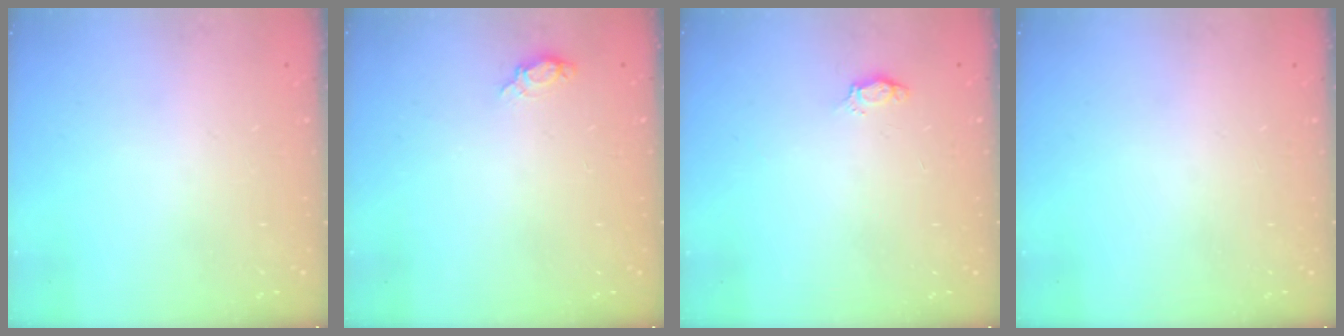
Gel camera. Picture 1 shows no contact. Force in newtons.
{"total": 6.2, "press": 5.9, "slide": 1.9}
{"total": 3.0, "press": 2.9, "slide": 0.4}
{"total": 0.0}